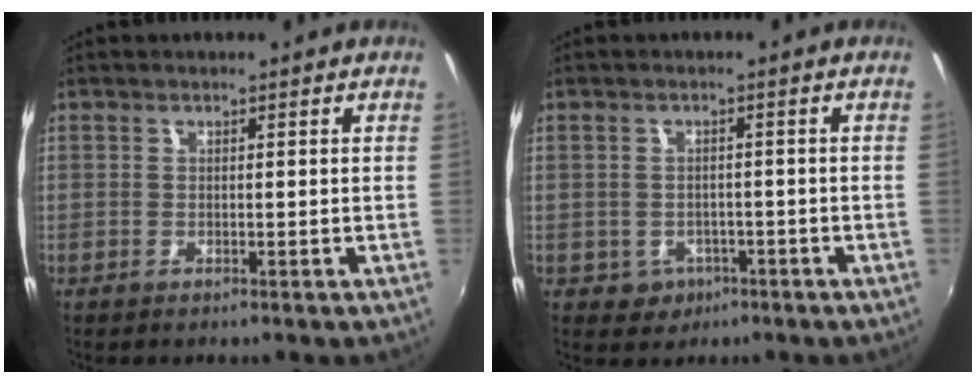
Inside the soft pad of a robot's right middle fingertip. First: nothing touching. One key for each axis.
{"total": 4.1, "fx": -1.7, "fy": 3.7, "fz": 0.9, "tx": -0.031, "ty": 0.002, "tz": -0.017}